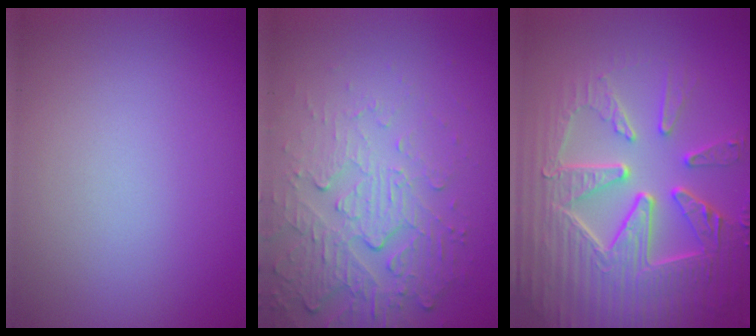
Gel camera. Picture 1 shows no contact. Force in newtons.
{"total": 5.4, "press": 3.7, "slide": 4.0}
{"total": 9.7, "press": 6.7, "slide": 7.1}